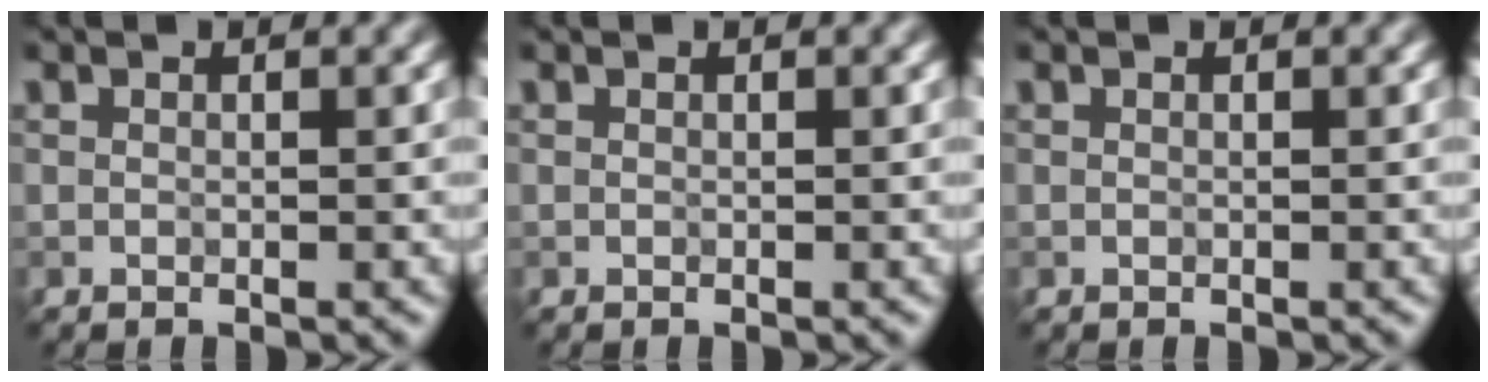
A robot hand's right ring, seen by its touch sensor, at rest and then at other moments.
{"total": 0.0}
{"total": 0.0}